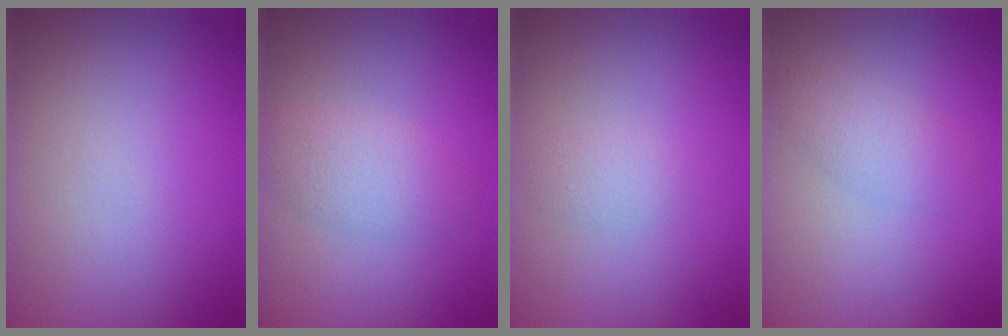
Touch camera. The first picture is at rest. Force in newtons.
{"total": 2.8, "press": 2.8, "slide": 0.1}
{"total": 1.2, "press": 1.2, "slide": 0.0}
{"total": 2.2, "press": 2.2, "slide": 0.1}